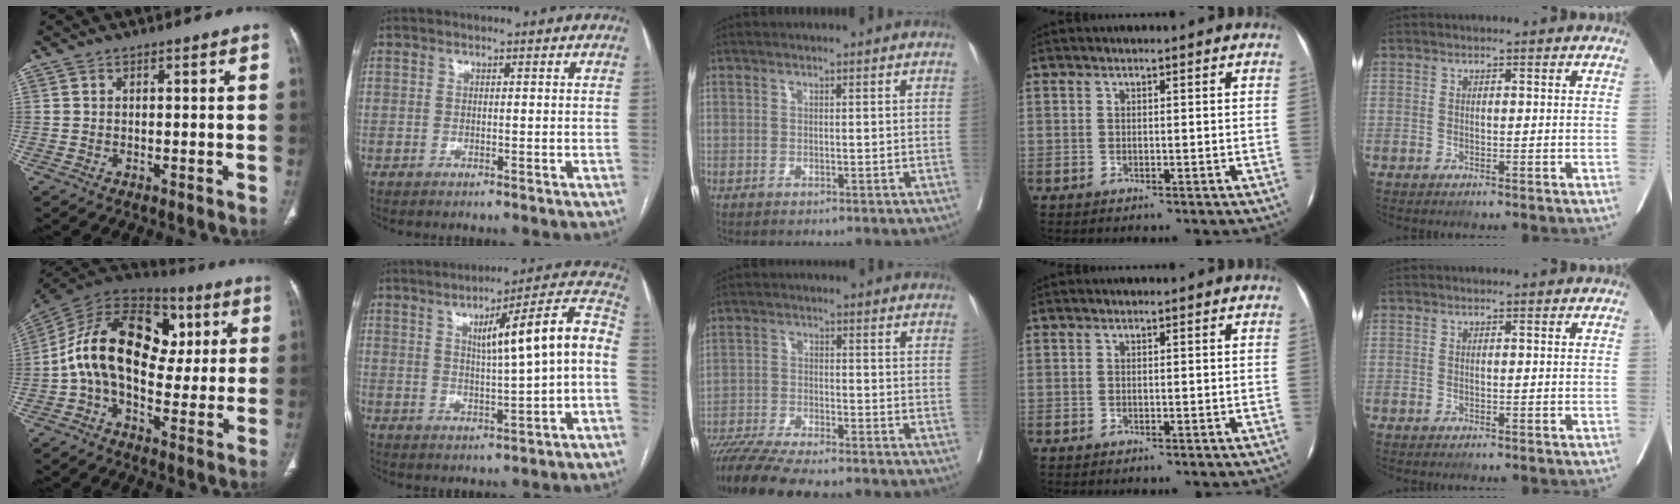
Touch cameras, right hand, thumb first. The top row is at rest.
{"thumb": {"total": 21.3, "force": [2.0, 13.8, 16.1], "torque": [-0.265, 0.034, 0.025]}, "index": {"total": 13.3, "force": [0.9, 0.5, 13.3], "torque": [-0.182, 0.030, 0.012]}, "middle": {"total": 14.5, "force": [-12.6, 1.5, 7.1], "torque": [-0.121, -0.025, -0.200]}}